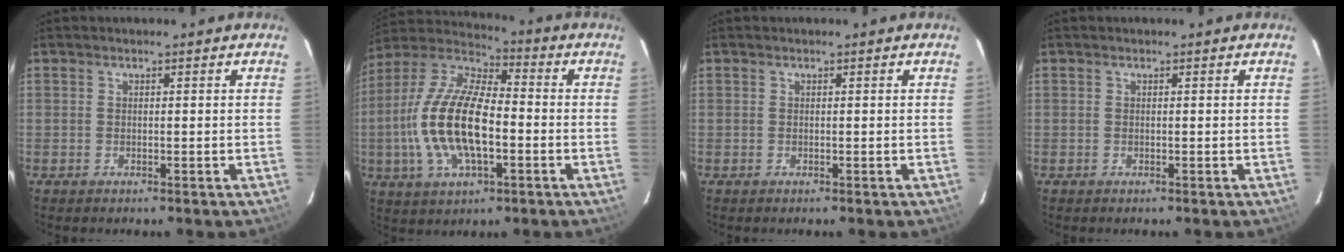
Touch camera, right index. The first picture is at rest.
{"total": 18.4, "force": [-3.3, 7.8, 16.3], "torque": [-0.339, 0.000, -0.066]}
{"total": 0.0}
{"total": 0.0}